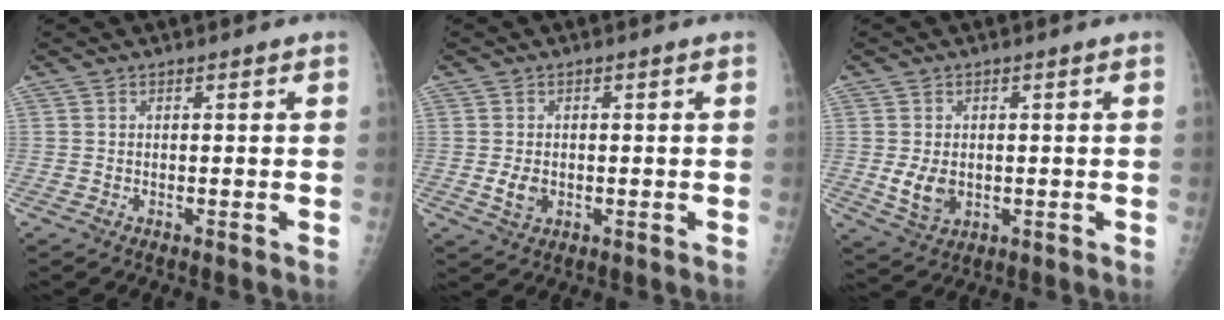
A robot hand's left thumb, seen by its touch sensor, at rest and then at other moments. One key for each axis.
{"total": 3.5, "fx": -0.7, "fy": 2.6, "fz": 2.2, "tx": -0.032, "ty": -0.001, "tz": -0.007}
{"total": 5.7, "fx": -0.6, "fy": 4.2, "fz": 3.8, "tx": -0.051, "ty": -0.004, "tz": 0.001}